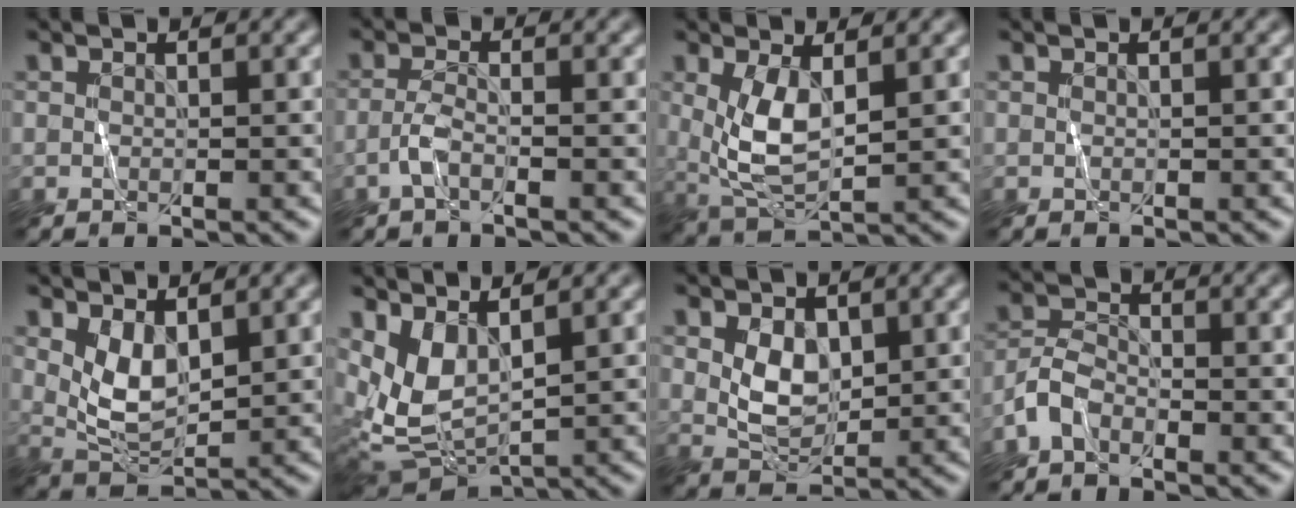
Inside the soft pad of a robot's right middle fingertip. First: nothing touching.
{"total": 1.8, "force": [-0.9, 0.5, 1.4], "torque": [-0.036, 0.005, -0.024]}
{"total": 4.3, "force": [0.8, 1.7, 3.8], "torque": [-0.090, -0.005, 0.023]}
{"total": 0.0}
{"total": 3.4, "force": [1.5, 1.7, 2.6], "torque": [-0.065, -0.008, 0.036]}
{"total": 3.8, "force": [1.9, 1.6, 2.9], "torque": [-0.078, -0.012, 0.050]}
{"total": 2.8, "force": [0.9, 2.0, 1.8], "torque": [-0.043, -0.003, 0.025]}
{"total": 2.7, "force": [-1.8, 1.5, 1.4], "torque": [-0.030, 0.008, -0.044]}